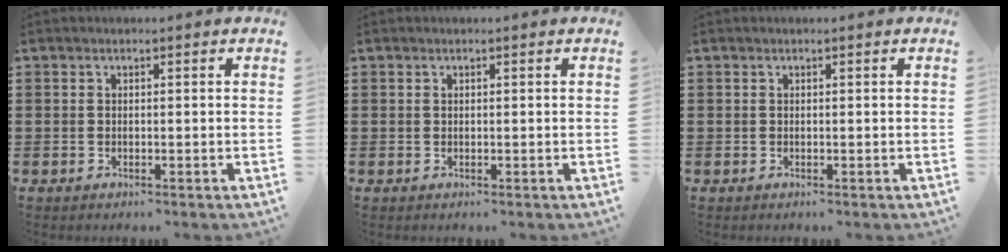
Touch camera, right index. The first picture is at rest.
{"total": 0.0}
{"total": 0.0}